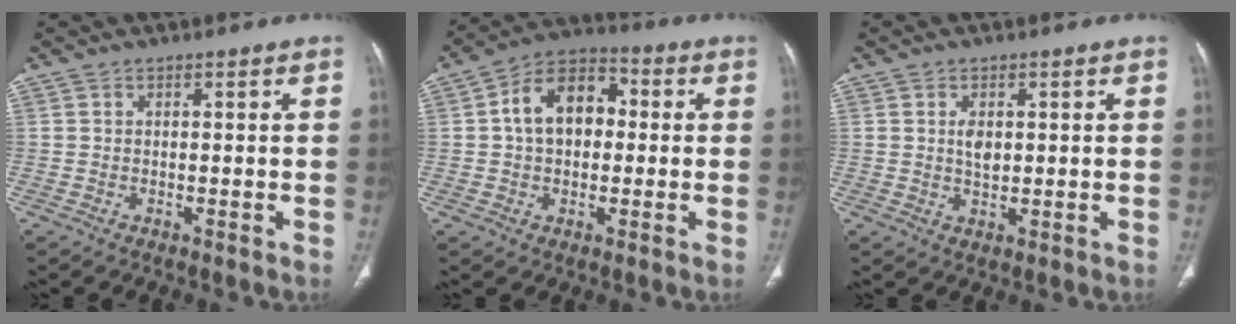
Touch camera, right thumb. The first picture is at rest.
{"total": 11.8, "force": [1.1, 8.2, 8.4], "torque": [-0.118, 0.029, 0.009]}
{"total": 3.0, "force": [0.7, 1.8, 2.2], "torque": [-0.031, -0.005, 0.014]}